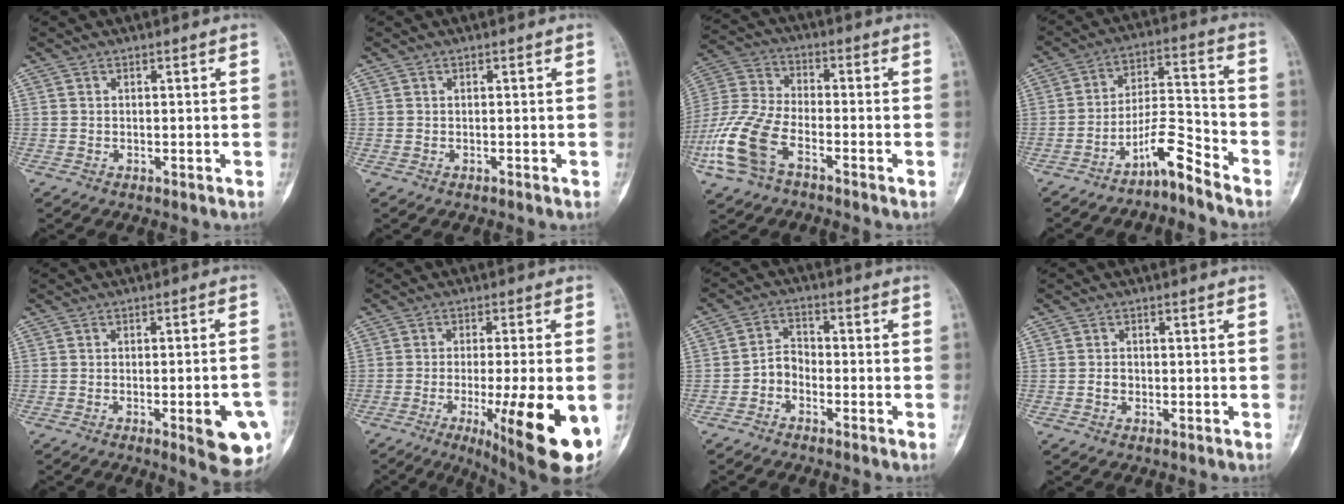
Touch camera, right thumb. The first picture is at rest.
{"total": 0.0}
{"total": 13.6, "force": [-6.3, 7.1, 9.8], "torque": [-0.221, 0.022, -0.129]}
{"total": 7.9, "force": [-6.3, 1.4, 4.5], "torque": [-0.075, 0.083, -0.114]}
{"total": 10.5, "force": [-3.6, 2.5, 9.5], "torque": [-0.103, 0.007, -0.038]}
{"total": 18.8, "force": [-6.1, 3.5, 17.4], "torque": [-0.197, -0.015, -0.073]}
{"total": 4.0, "force": [-2.0, 2.8, 2.0], "torque": [-0.022, 0.025, -0.048]}
{"total": 1.5, "force": [-0.4, 1.2, 0.9], "torque": [-0.012, 0.006, -0.007]}